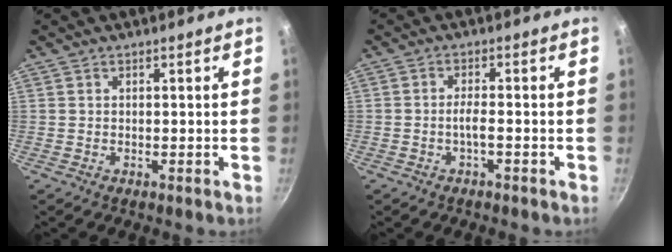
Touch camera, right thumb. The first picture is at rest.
{"total": 2.0, "force": [-0.8, 0.6, 1.7], "torque": [-0.030, 0.009, -0.014]}